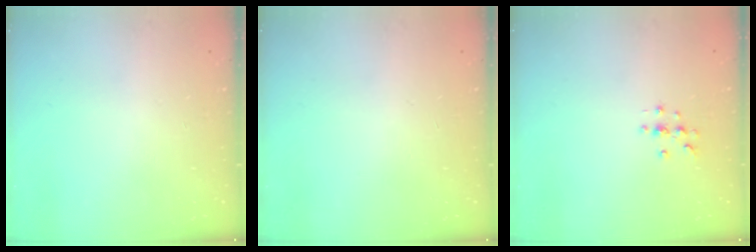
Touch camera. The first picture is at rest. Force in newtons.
{"total": 0.0}
{"total": 3.7, "press": 3.7, "slide": 0.4}